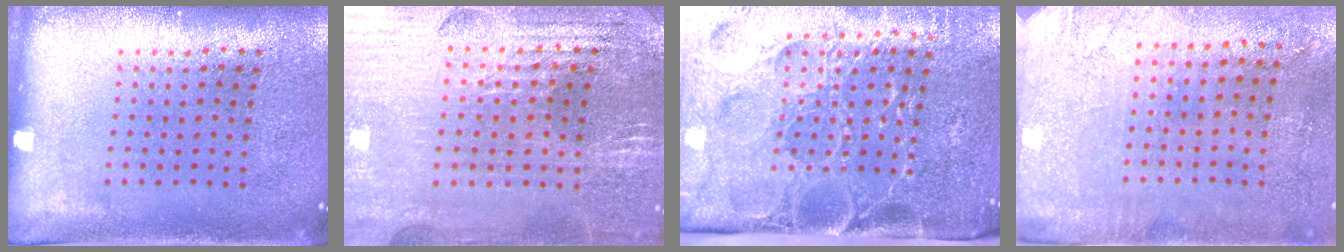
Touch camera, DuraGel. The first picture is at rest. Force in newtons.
{"total": 2.9, "press": 2.8, "slide": 0.5}
{"total": 5.0, "press": 4.2, "slide": 2.6}
{"total": 2.9, "press": 2.4, "slide": 1.7}